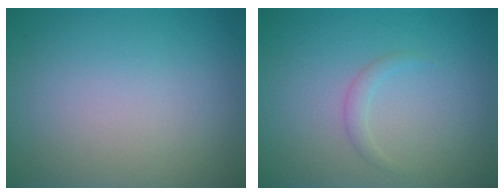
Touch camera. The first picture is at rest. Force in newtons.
{"total": 1.0, "press": 1.0, "slide": 0.2}